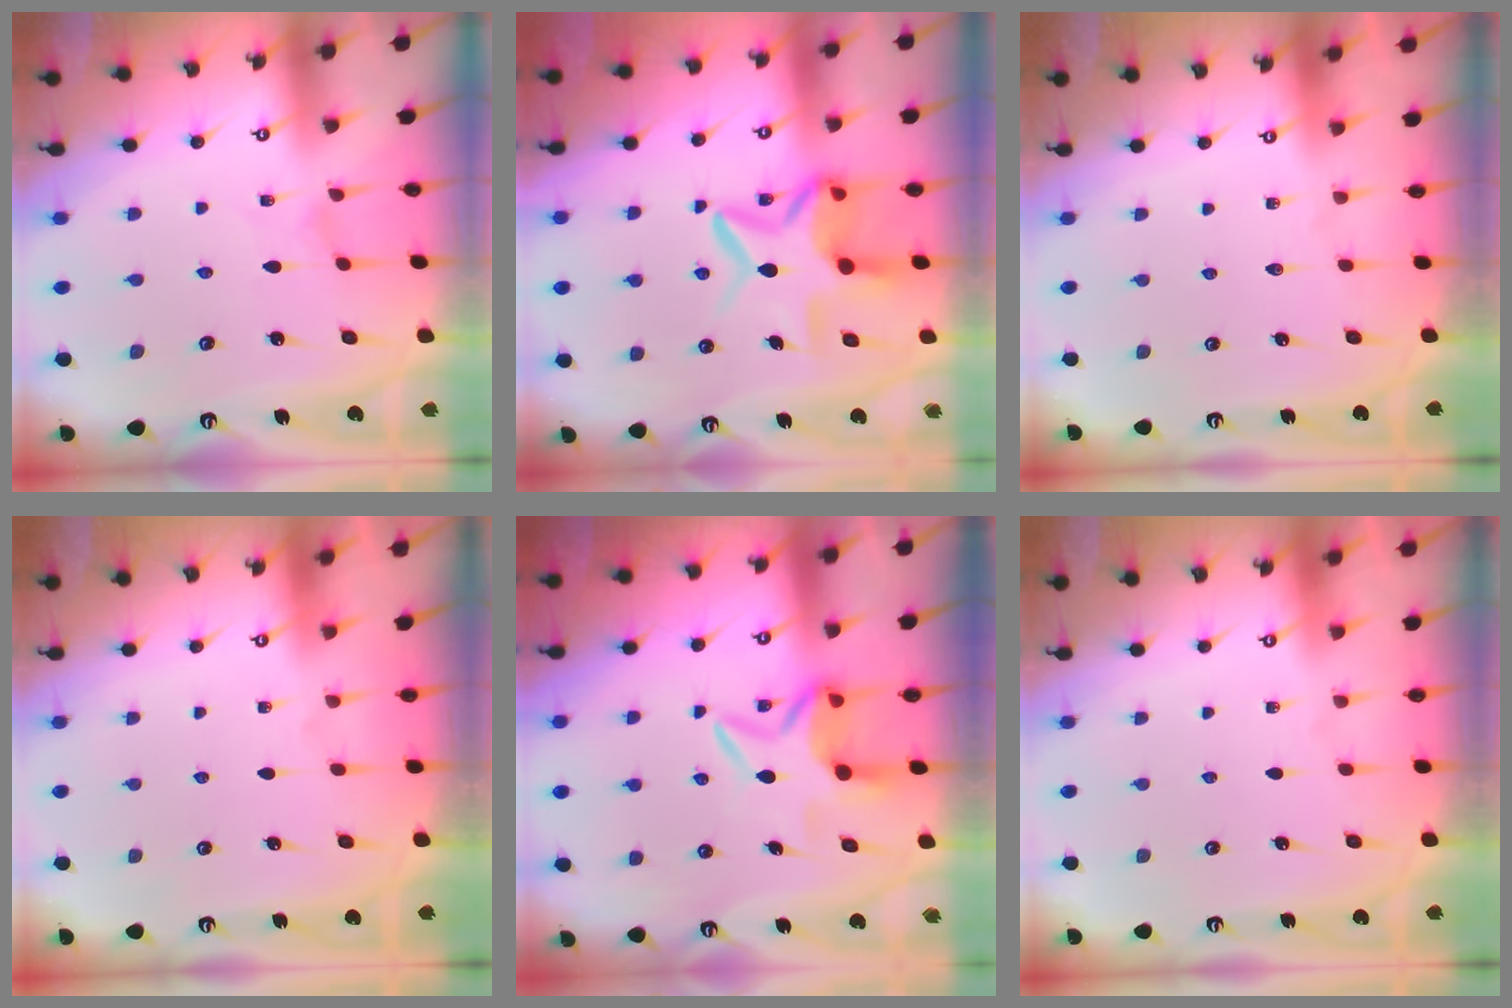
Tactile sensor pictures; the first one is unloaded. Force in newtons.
{"total": 10.9, "press": 10.8, "slide": 1.4}
{"total": 0.0}
{"total": 0.0}
{"total": 6.9, "press": 6.8, "slide": 1.0}
{"total": 0.0}